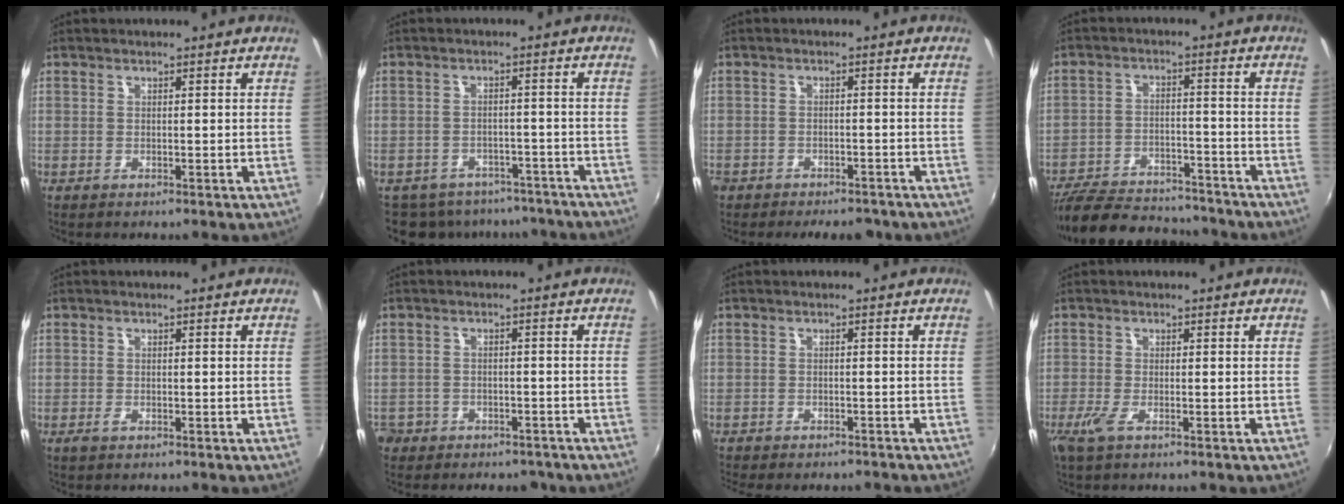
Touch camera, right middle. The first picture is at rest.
{"total": 13.9, "force": [-11.4, 6.8, 4.1], "torque": [-0.094, 0.006, -0.139]}
{"total": 8.0, "force": [-6.3, 3.8, 3.0], "torque": [-0.081, -0.012, -0.090]}
{"total": 19.1, "force": [-16.6, 5.8, 7.4], "torque": [-0.167, -0.007, -0.242]}
{"total": 1.0, "force": [-0.6, 0.4, 0.6], "torque": [-0.012, -0.003, -0.012]}
{"total": 7.6, "force": [-4.9, 5.4, 1.9], "torque": [-0.061, 0.012, -0.064]}
{"total": 6.4, "force": [-5.7, 1.6, 2.5], "torque": [-0.059, -0.016, -0.082]}
{"total": 2.5, "force": [-1.4, 0.3, 2.1], "torque": [-0.045, -0.009, -0.027]}